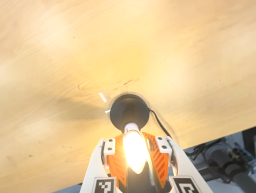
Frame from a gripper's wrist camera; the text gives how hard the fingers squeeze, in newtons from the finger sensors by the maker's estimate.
{"total": 16.6, "left": 15.4, "right": 17.9}